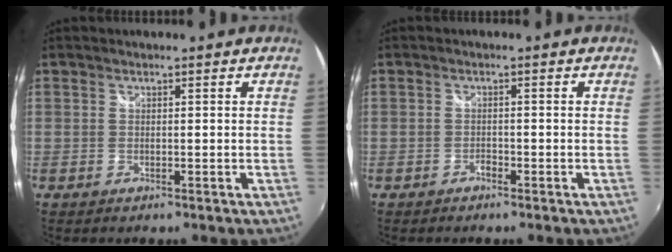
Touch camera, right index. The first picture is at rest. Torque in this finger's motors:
{"motor_torque": [0.06, 0.04, 0.02, 0.00]}